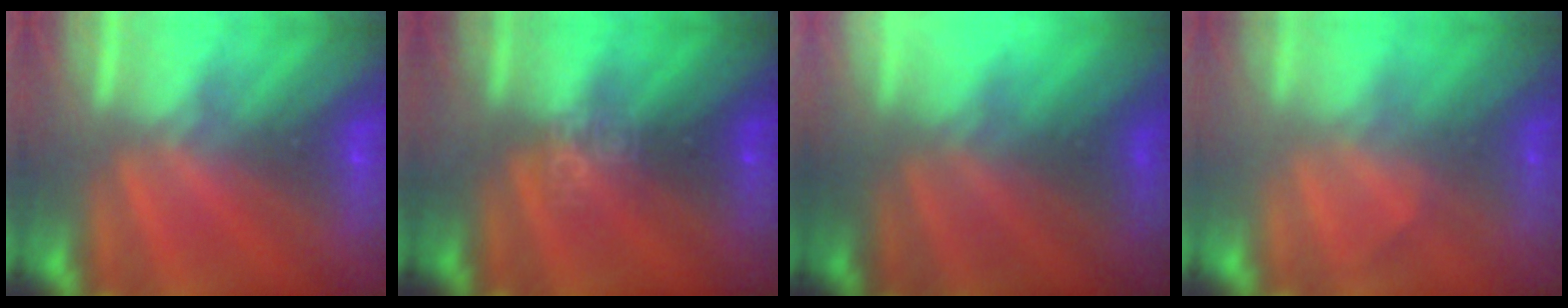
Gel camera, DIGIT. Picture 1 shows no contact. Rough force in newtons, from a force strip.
{"total": 3.2}
{"total": 2.7}
{"total": 2.3}